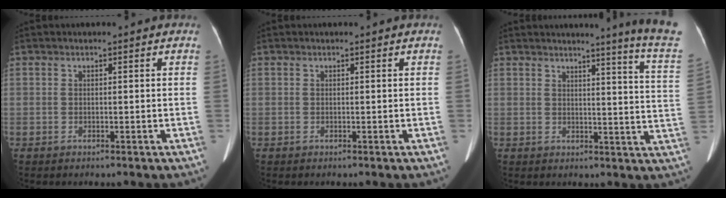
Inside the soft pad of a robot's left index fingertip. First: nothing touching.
{"total": 0.0}
{"total": 11.9, "force": [10.3, -2.7, 5.3], "torque": [-0.063, -0.108, 0.094]}